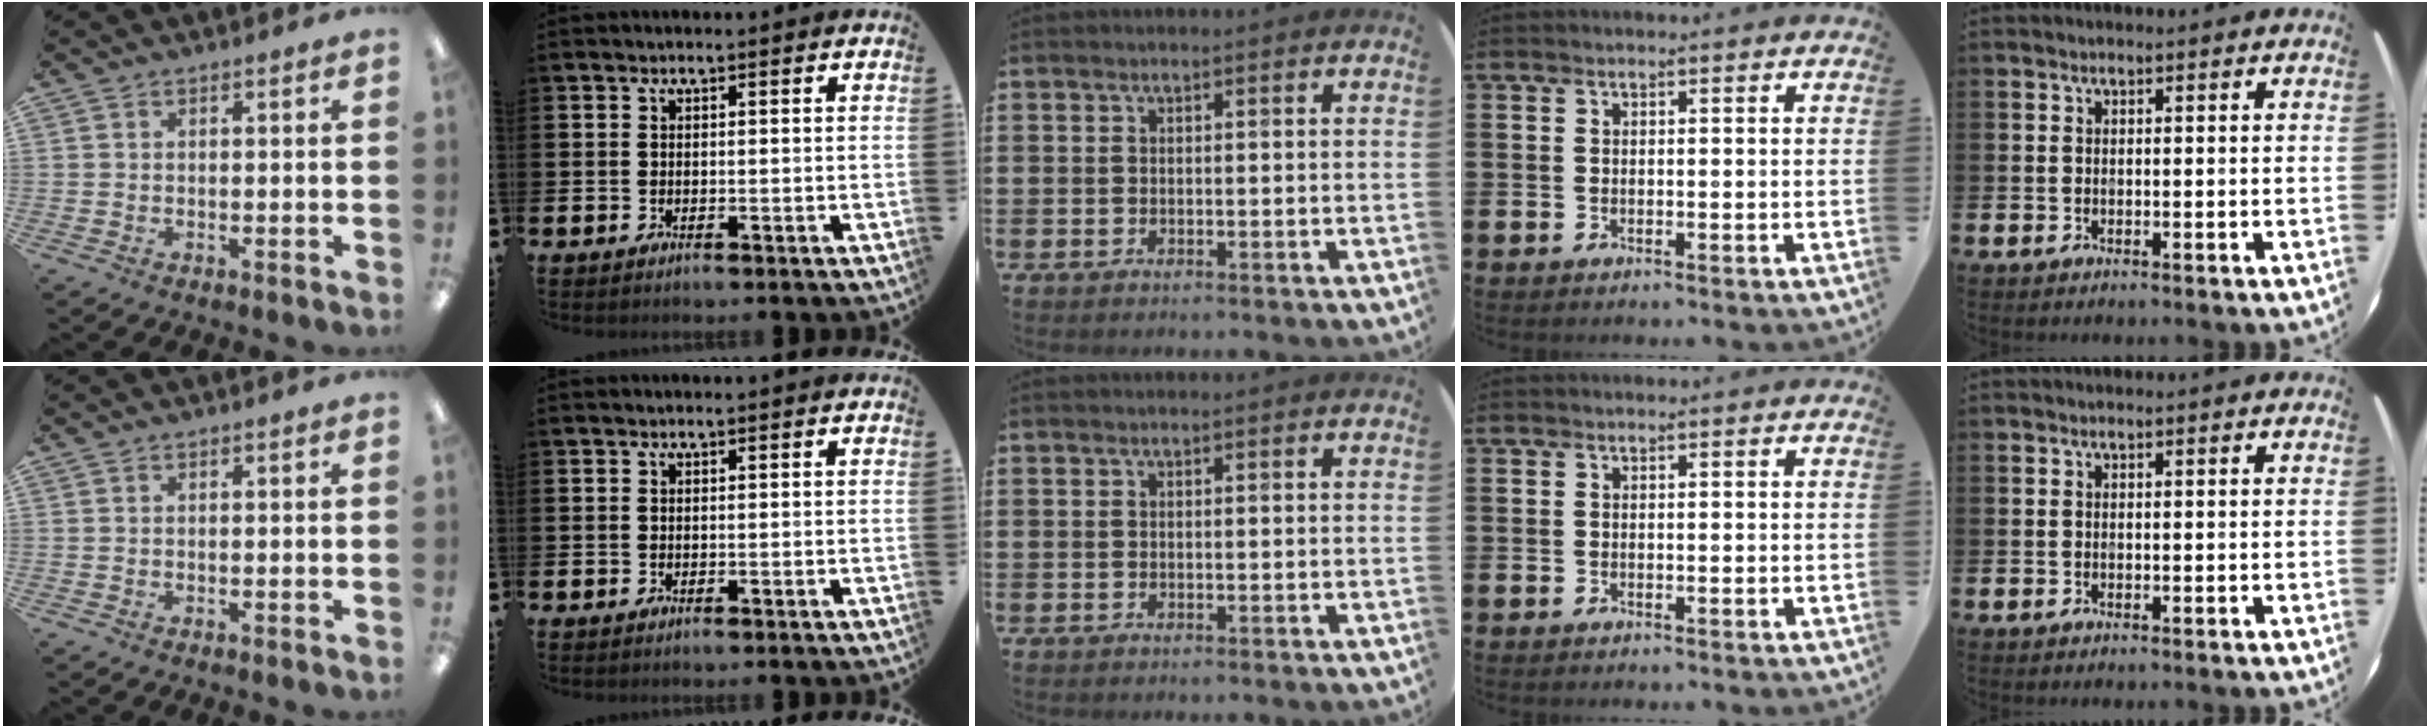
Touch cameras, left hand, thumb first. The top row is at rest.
{}